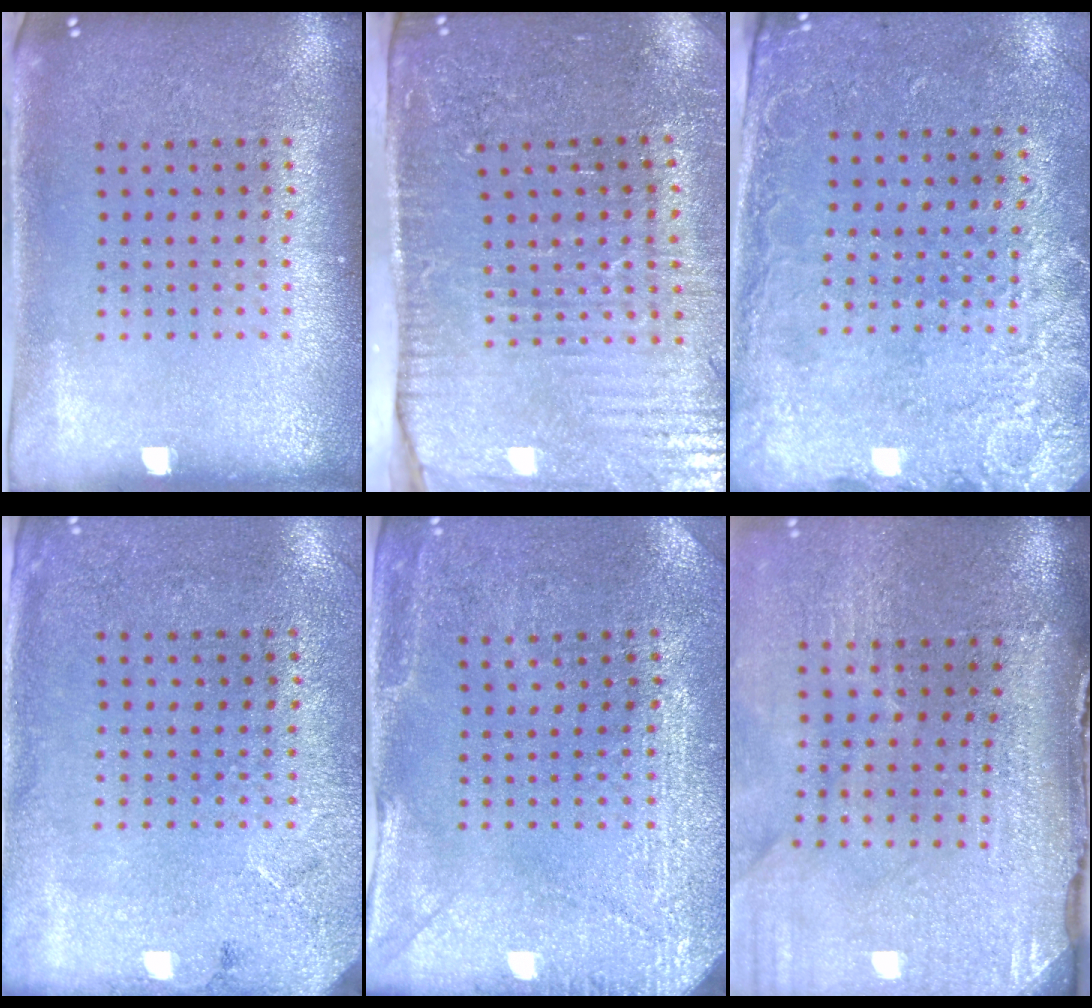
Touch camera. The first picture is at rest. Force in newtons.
{"total": 4.2, "press": 3.7, "slide": 2.1}
{"total": 2.6, "press": 2.1, "slide": 1.5}
{"total": 2.7, "press": 2.2, "slide": 1.6}
{"total": 2.9, "press": 2.7, "slide": 1.0}
{"total": 4.4, "press": 3.7, "slide": 2.4}